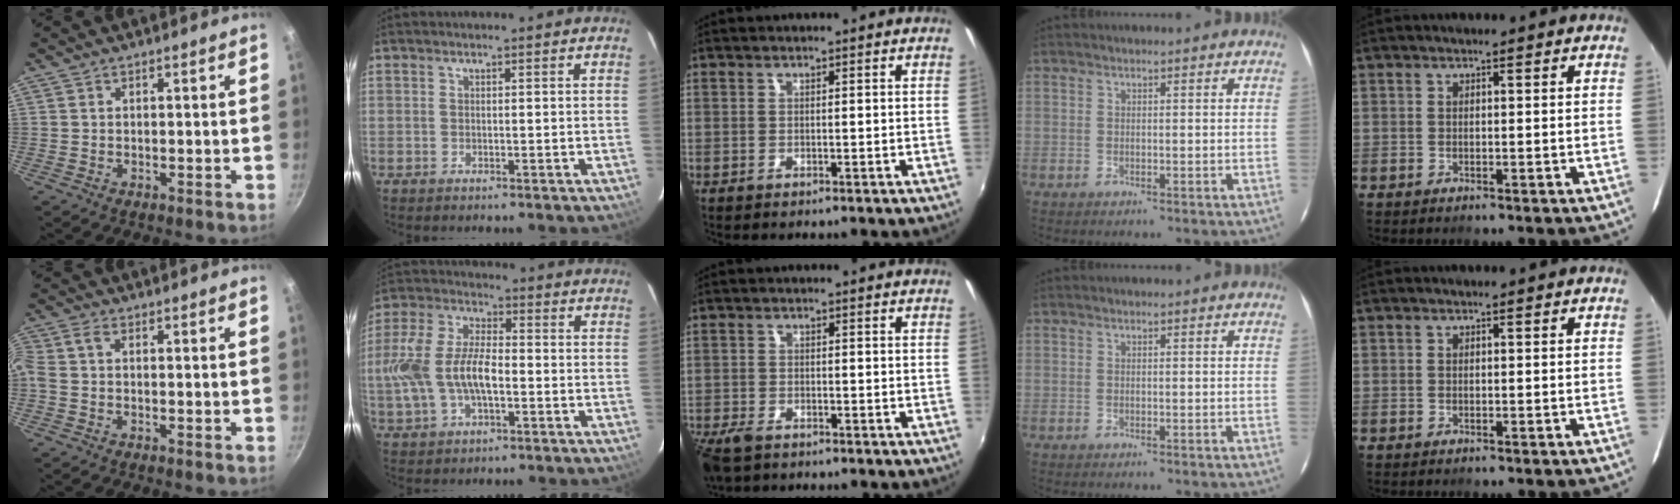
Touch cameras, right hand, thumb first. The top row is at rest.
{"thumb": {"total": 3.5, "force": [-0.5, 1.9, 2.9], "torque": [-0.080, 0.012, -0.021]}, "index": {"total": 13.5, "force": [-2.2, 7.0, 11.4], "torque": [-0.246, 0.010, -0.040]}, "middle": {"total": 5.6, "force": [-4.1, 2.6, 2.8], "torque": [-0.078, -0.019, -0.079]}}